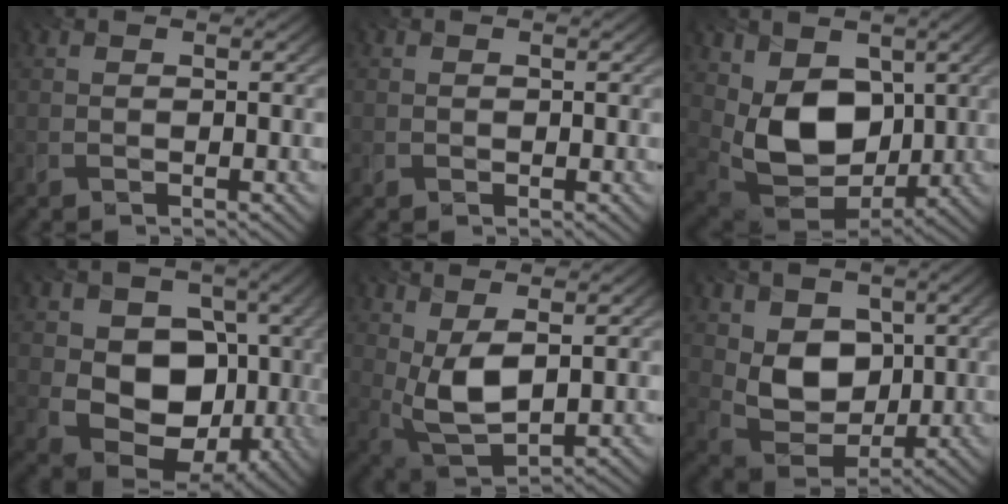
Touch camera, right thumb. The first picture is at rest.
{"total": 0.8, "force": [0.2, 0.8, 0.1], "torque": [-0.003, -0.002, 0.002]}
{"total": 10.4, "force": [2.1, 7.4, 6.9], "torque": [-0.164, -0.023, 0.040]}
{"total": 15.1, "force": [0.3, 12.1, 9.0], "torque": [-0.158, -0.027, 0.018]}
{"total": 6.8, "force": [1.5, 3.4, 5.7], "torque": [-0.135, 0.000, 0.034]}
{"total": 7.3, "force": [2.1, 5.6, 4.2], "torque": [-0.106, -0.010, 0.034]}